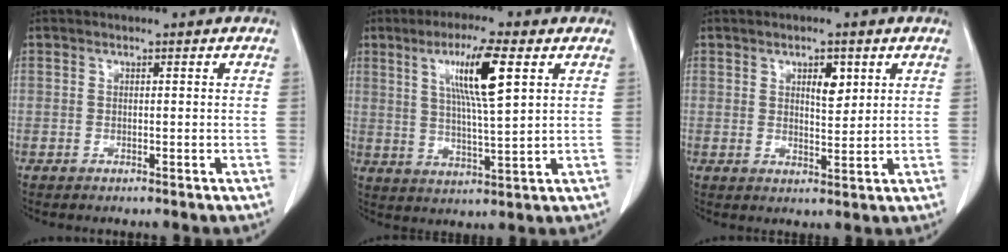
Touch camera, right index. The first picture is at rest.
{"total": 10.0, "force": [3.8, 0.3, 9.2], "torque": [-0.168, 0.002, 0.068]}
{"total": 3.8, "force": [1.7, 1.5, 3.0], "torque": [-0.049, -0.003, 0.028]}